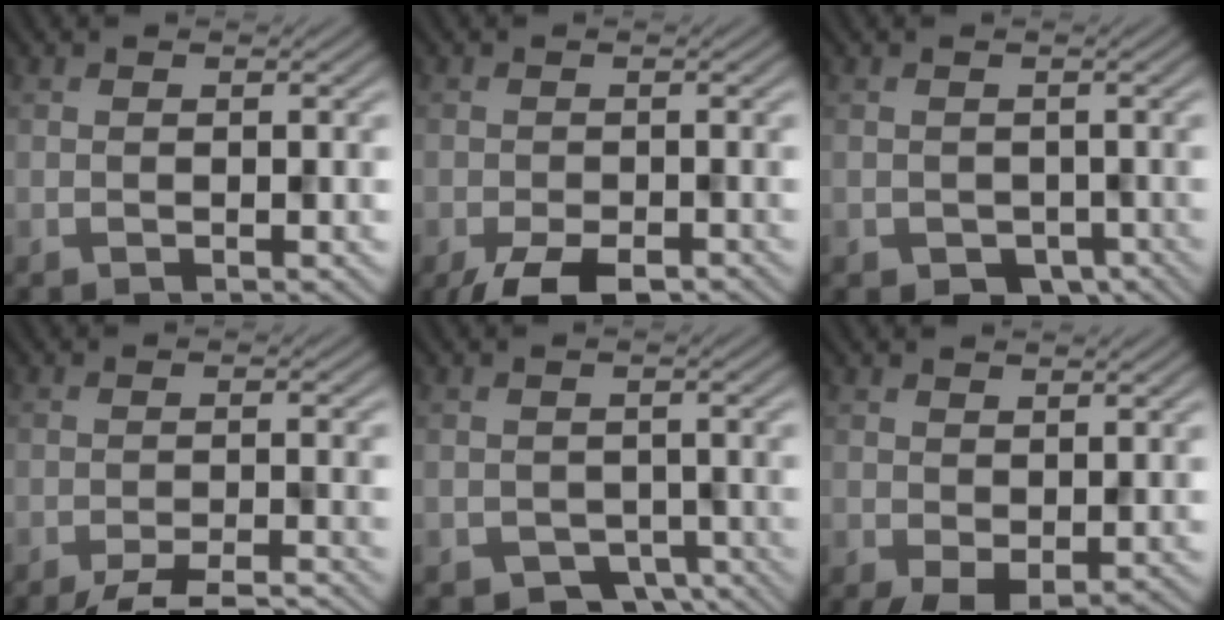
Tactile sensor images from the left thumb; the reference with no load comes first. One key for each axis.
{"total": 5.9, "fx": -4.1, "fy": 2.4, "fz": 3.5, "tx": -0.055, "ty": -0.014, "tz": -0.067}
{"total": 2.6, "fx": -1.4, "fy": 2.0, "fz": 0.9, "tx": -0.019, "ty": -0.014, "tz": -0.024}
{"total": 5.1, "fx": -4.2, "fy": 0.7, "fz": 2.9, "tx": -0.047, "ty": 0.003, "tz": -0.073}
{"total": 3.7, "fx": -2.6, "fy": 2.3, "fz": 1.1, "tx": -0.015, "ty": -0.011, "tz": -0.041}
{"total": 3.2, "fx": -0.9, "fy": 2.2, "fz": 2.3, "tx": -0.050, "ty": -0.010, "tz": -0.016}